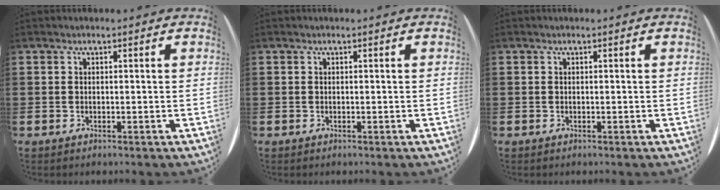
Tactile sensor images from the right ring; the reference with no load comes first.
{"total": 0.0}
{"total": 0.0}